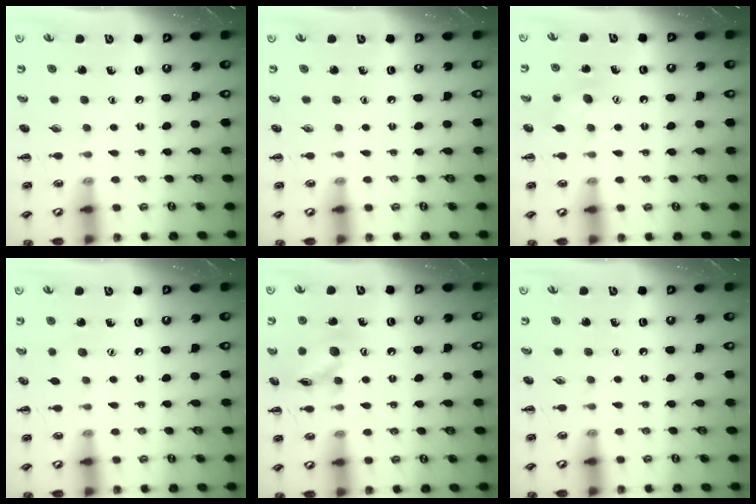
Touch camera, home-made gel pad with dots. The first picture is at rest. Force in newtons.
{"total": 0.0}
{"total": 7.1, "press": 6.9, "slide": 1.6}
{"total": 3.5, "press": 3.5, "slide": 0.7}
{"total": 11.7, "press": 11.7, "slide": 0.6}
{"total": 0.0}